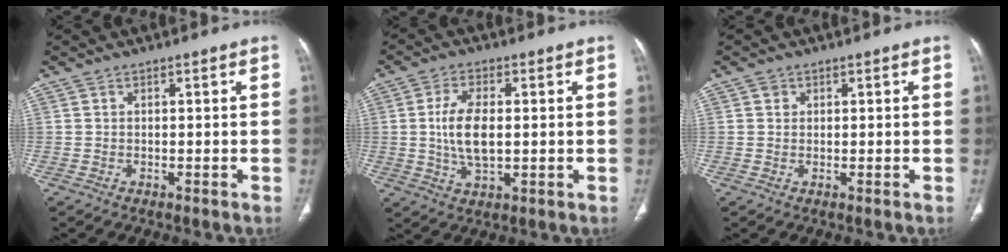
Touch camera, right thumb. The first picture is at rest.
{"total": 8.3, "force": [0.5, 4.0, 7.3], "torque": [-0.147, -0.005, 0.011]}
{"total": 1.1, "force": [0.4, 1.0, 0.2], "torque": [0.003, 0.000, 0.005]}